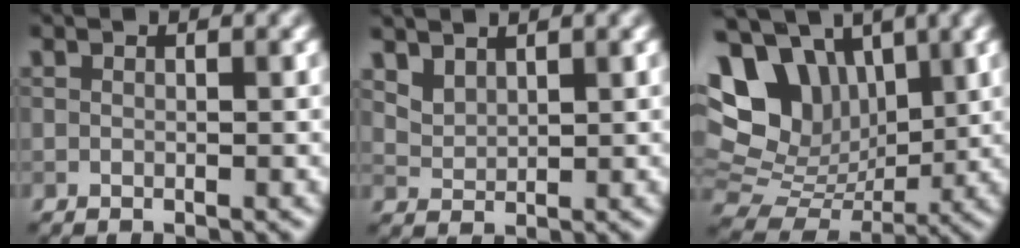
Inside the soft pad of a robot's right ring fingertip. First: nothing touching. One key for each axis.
{"total": 2.3, "fx": 1.9, "fy": 1.1, "fz": 0.8, "tx": -0.026, "ty": -0.001, "tz": 0.047}
{"total": 12.0, "fx": 4.8, "fy": 8.5, "fz": 7.0, "tx": -0.147, "ty": 0.028, "tz": 0.085}